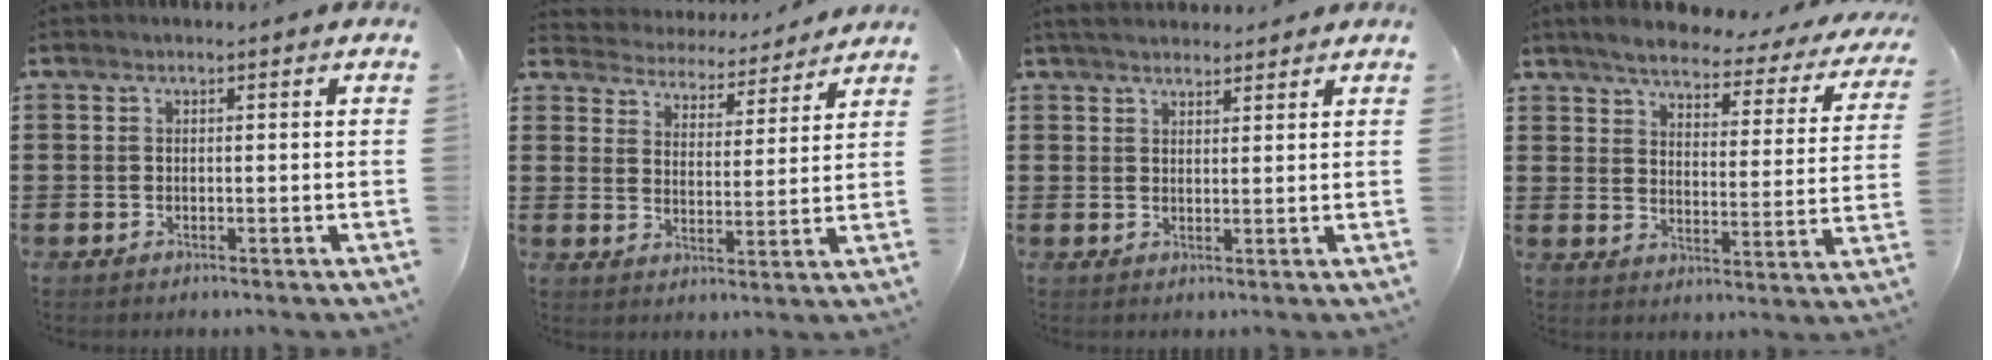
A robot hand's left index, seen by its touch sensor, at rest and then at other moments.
{"total": 4.3, "force": [4.3, 0.2, -0.3], "torque": [-0.023, -0.037, 0.069]}
{"total": 3.1, "force": [2.9, 0.8, 0.8], "torque": [-0.023, -0.001, 0.055]}
{"total": 4.6, "force": [4.2, 0.6, 1.7], "torque": [-0.055, -0.026, 0.066]}